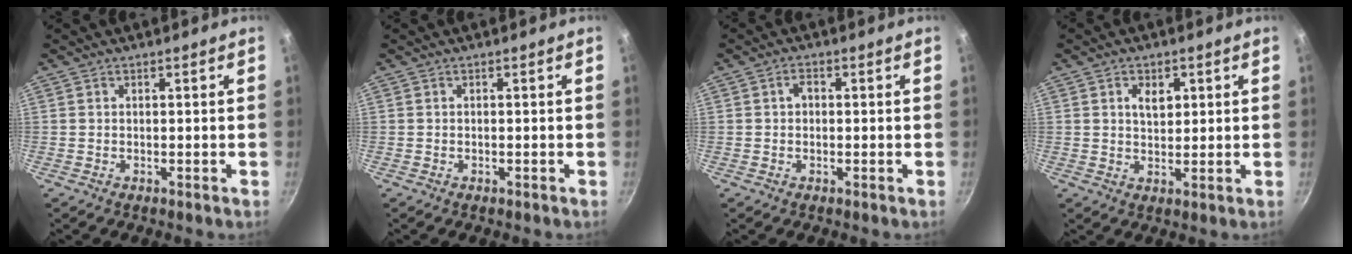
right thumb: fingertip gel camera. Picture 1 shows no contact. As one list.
[{"total": 0.0}, {"total": 1.9, "force": [0.2, 1.5, 1.3], "torque": [-0.016, 0.006, 0.001]}, {"total": 4.3, "force": [1.5, 2.8, 2.9], "torque": [-0.032, -0.006, 0.025]}]